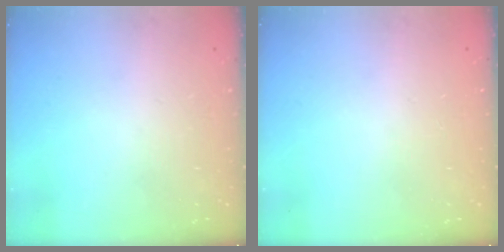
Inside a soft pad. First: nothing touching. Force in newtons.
{"total": 0.7, "press": 0.7, "slide": 0.1}